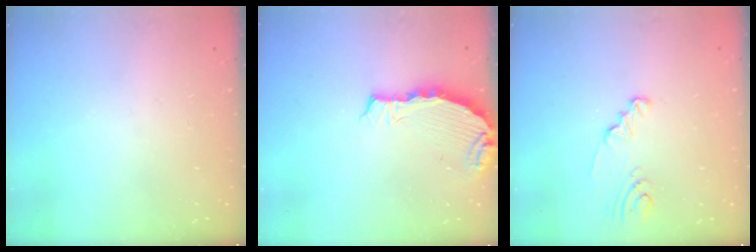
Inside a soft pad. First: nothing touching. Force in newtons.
{"total": 4.7, "press": 4.6, "slide": 0.2}
{"total": 2.8, "press": 2.8, "slide": 0.3}